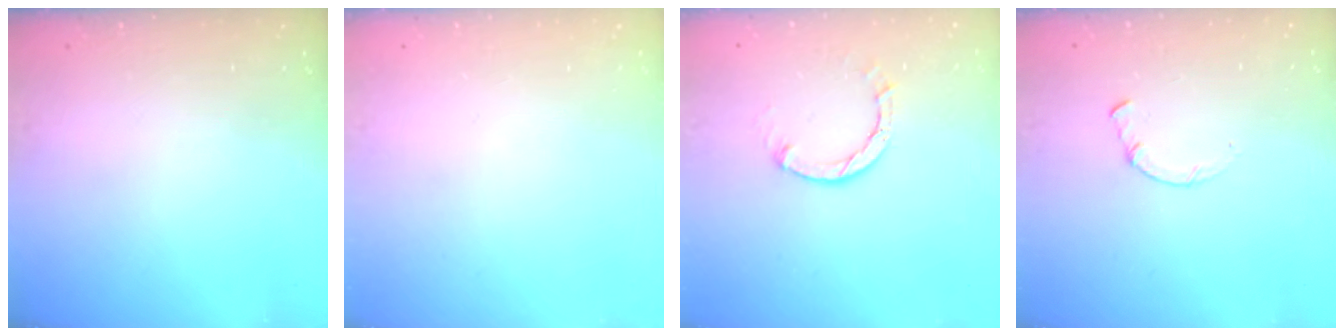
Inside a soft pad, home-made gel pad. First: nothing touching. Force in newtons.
{"total": 0.0}
{"total": 3.0, "press": 3.0, "slide": 0.4}
{"total": 0.7, "press": 0.6, "slide": 0.2}